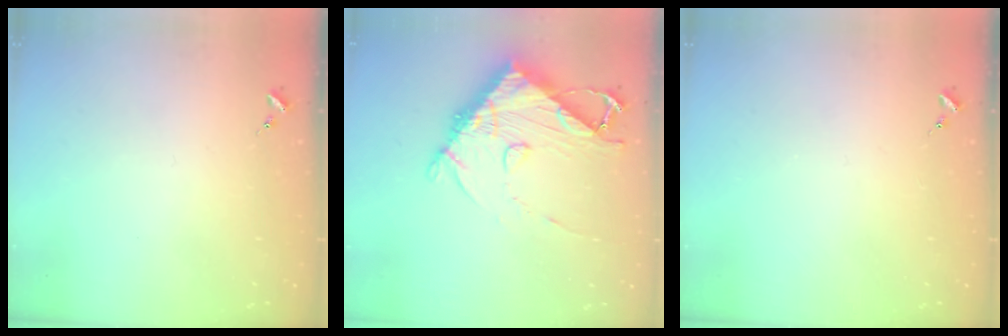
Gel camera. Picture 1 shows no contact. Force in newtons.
{"total": 14.2, "press": 14.1, "slide": 1.7}
{"total": 0.0}